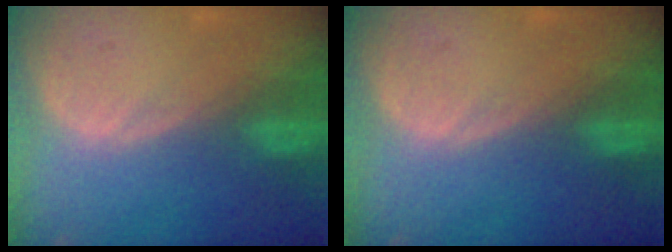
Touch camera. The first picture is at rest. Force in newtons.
{"total": 0.0}